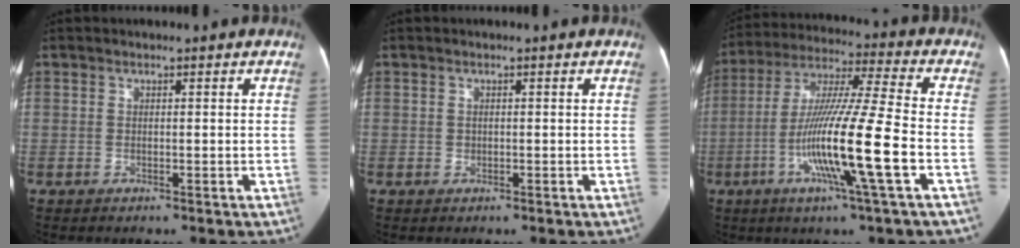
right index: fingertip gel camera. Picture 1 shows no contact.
{"total": 0.7, "force": [0.0, 0.7, 0.3], "torque": [-0.005, 0.003, 0.001]}
{"total": 16.8, "force": [-5.0, -0.9, 16.0], "torque": [-0.309, -0.012, -0.098]}